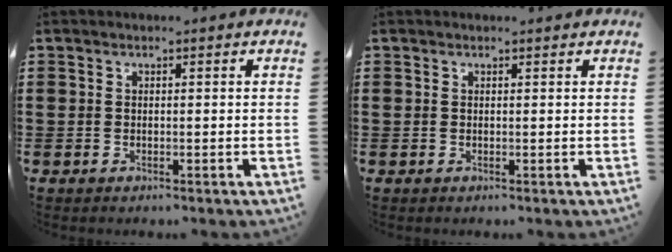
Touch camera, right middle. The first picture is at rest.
{"total": 0.0}